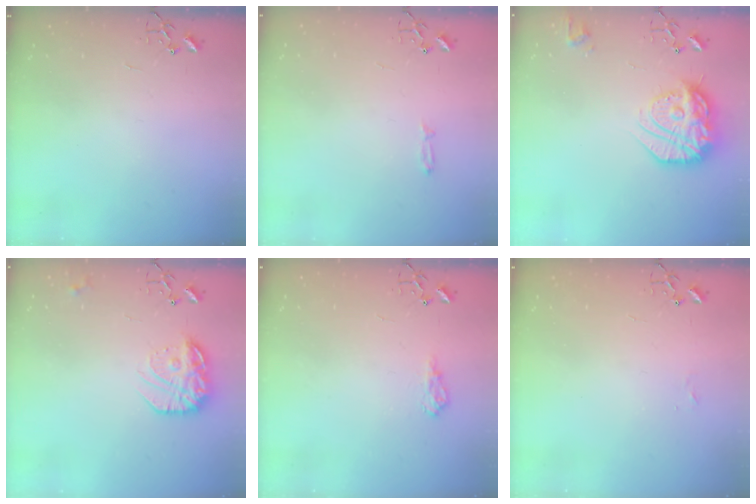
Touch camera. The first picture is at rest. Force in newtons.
{"total": 3.0, "press": 2.9, "slide": 0.5}
{"total": 21.8, "press": 21.8, "slide": 1.8}
{"total": 14.9, "press": 14.9, "slide": 0.7}
{"total": 9.0, "press": 9.0, "slide": 0.9}
{"total": 3.9, "press": 3.8, "slide": 0.6}